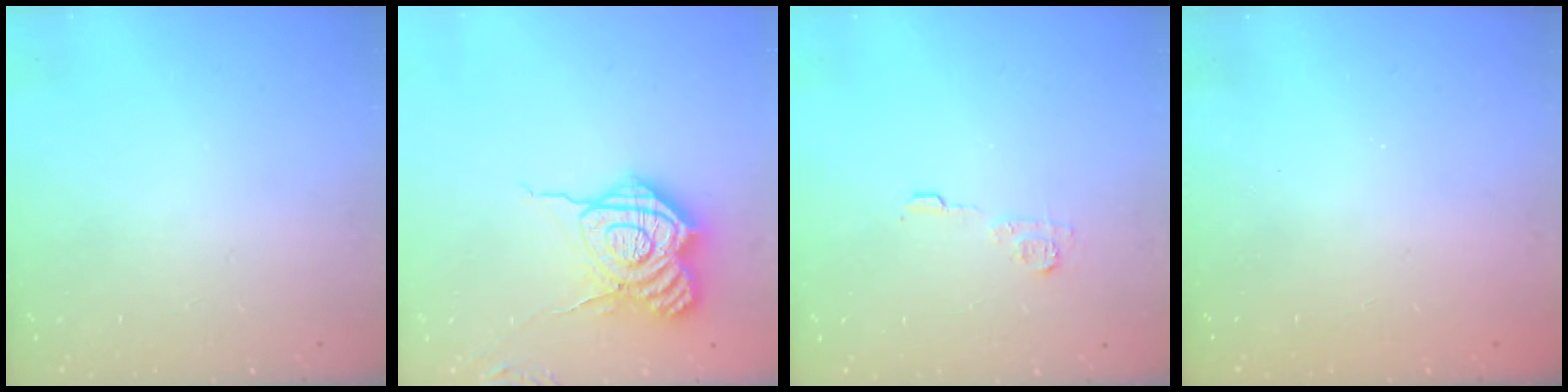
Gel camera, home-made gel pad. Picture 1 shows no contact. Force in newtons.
{"total": 15.9, "press": 15.9, "slide": 1.0}
{"total": 6.2, "press": 6.2, "slide": 0.5}
{"total": 2.3, "press": 2.2, "slide": 0.8}